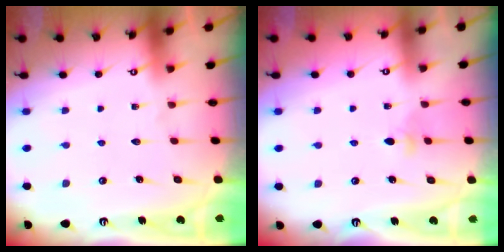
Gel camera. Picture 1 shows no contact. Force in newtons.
{"total": 3.1, "press": 3.0, "slide": 0.7}